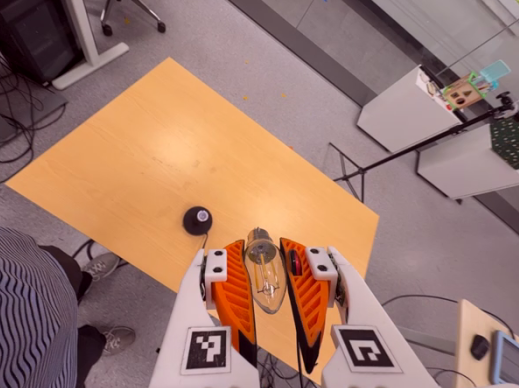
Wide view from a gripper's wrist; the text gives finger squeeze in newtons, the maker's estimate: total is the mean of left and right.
{"total": 24.0, "left": 26.1, "right": 21.8}